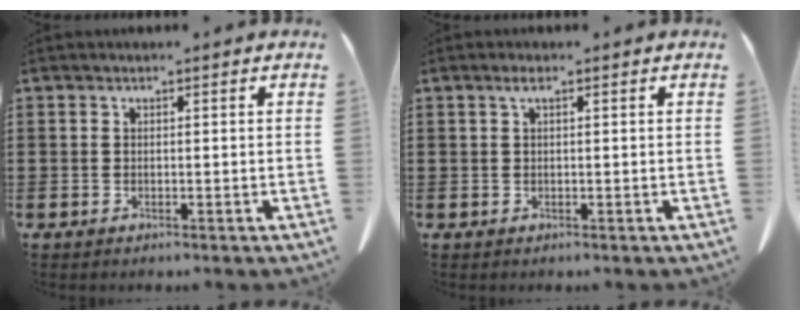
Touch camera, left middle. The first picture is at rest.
{"total": 1.3, "force": [0.4, 0.3, 1.2], "torque": [-0.026, 0.004, 0.007]}